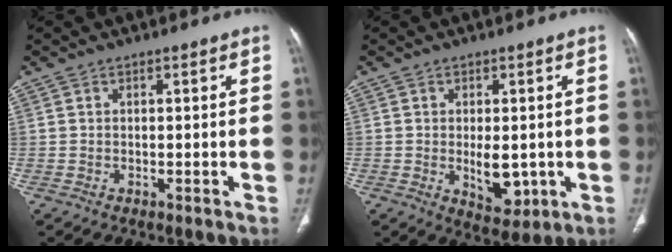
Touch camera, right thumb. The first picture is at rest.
{"total": 6.9, "force": [-0.9, 3.8, 5.7], "torque": [-0.064, -0.012, 0.001]}